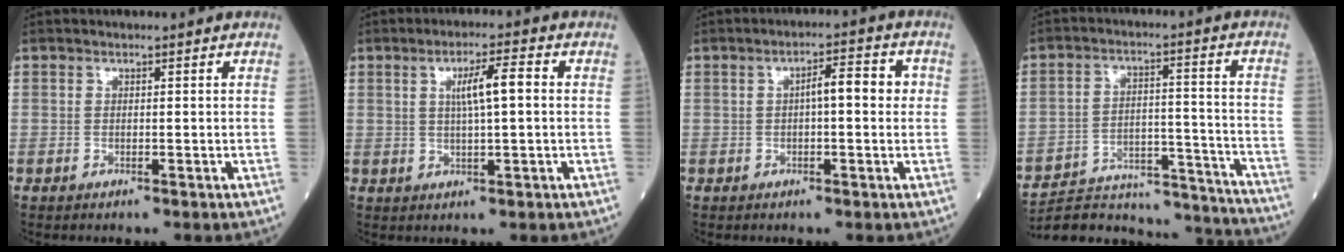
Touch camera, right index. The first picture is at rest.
{"total": 5.5, "force": [1.0, 0.4, 5.3], "torque": [-0.094, 0.007, 0.017]}
{"total": 5.1, "force": [0.5, 1.3, 4.9], "torque": [-0.073, 0.019, 0.004]}
{"total": 21.2, "force": [-20.6, 2.9, 4.1], "torque": [-0.065, 0.025, -0.293]}